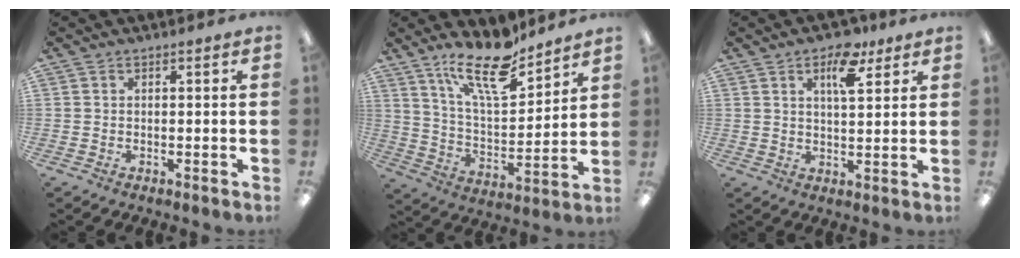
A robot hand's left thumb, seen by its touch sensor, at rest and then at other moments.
{"total": 17.0, "force": [12.9, 5.5, 9.6], "torque": [-0.162, -0.078, 0.220]}
{"total": 8.4, "force": [4.9, 3.7, 5.7], "torque": [-0.067, -0.023, 0.076]}